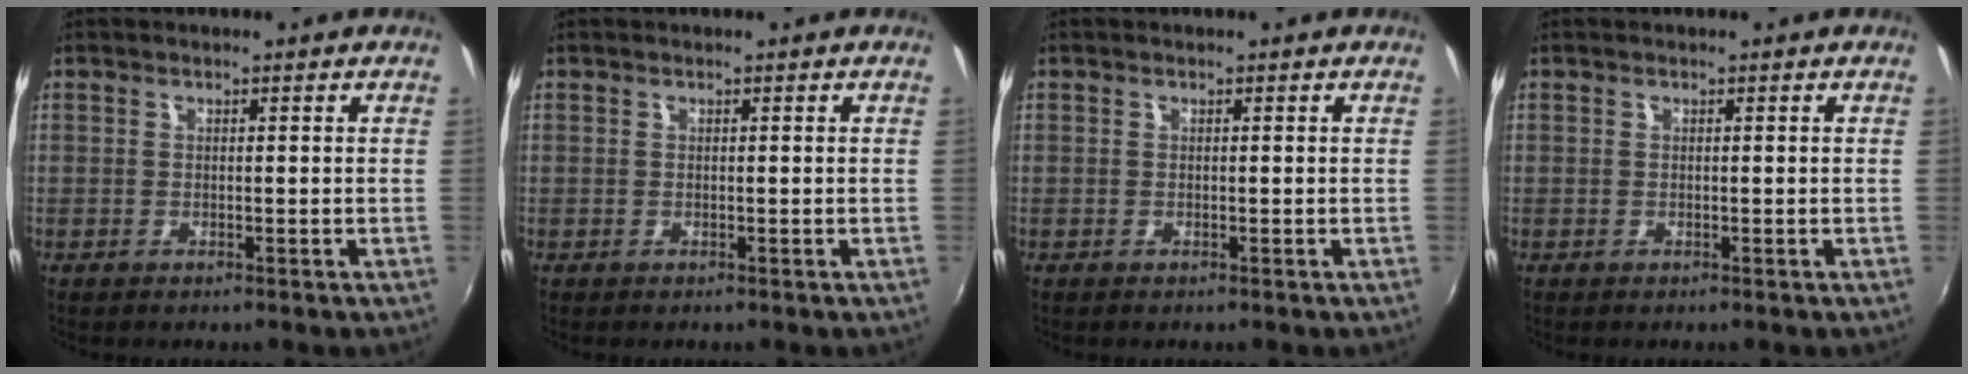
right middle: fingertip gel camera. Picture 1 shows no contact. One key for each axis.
{"total": 0.0}
{"total": 0.0}
{"total": 0.0}